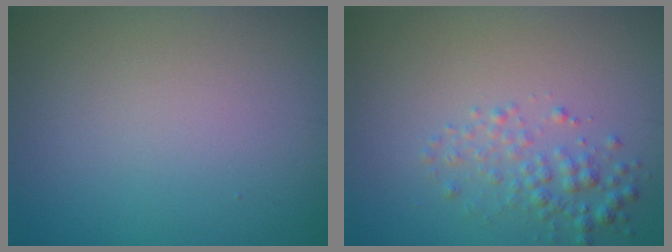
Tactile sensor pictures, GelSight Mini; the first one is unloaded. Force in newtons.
{"total": 2.3, "press": 2.3, "slide": 0.1}